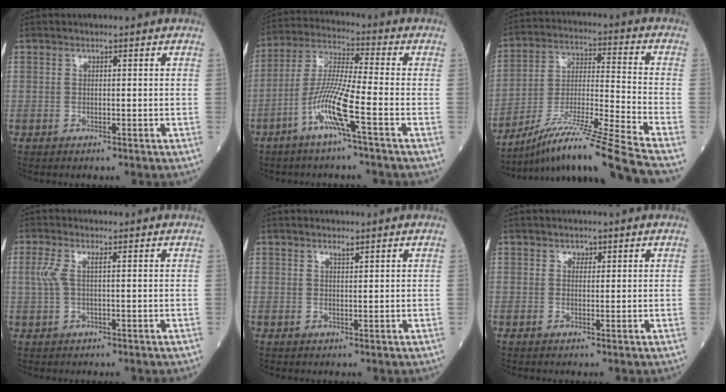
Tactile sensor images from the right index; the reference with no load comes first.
{"total": 10.1, "force": [-4.5, -0.6, 9.0], "torque": [-0.185, 0.001, -0.095]}
{"total": 19.6, "force": [-16.2, -3.0, 10.7], "torque": [-0.182, -0.024, -0.286]}
{"total": 3.0, "force": [0.7, 0.7, 2.8], "torque": [-0.081, 0.016, 0.016]}
{"total": 1.0, "force": [0.8, 0.1, 0.6], "torque": [-0.012, -0.002, 0.015]}
{"total": 1.0, "force": [0.5, 0.7, 0.3], "torque": [0.001, -0.002, 0.006]}